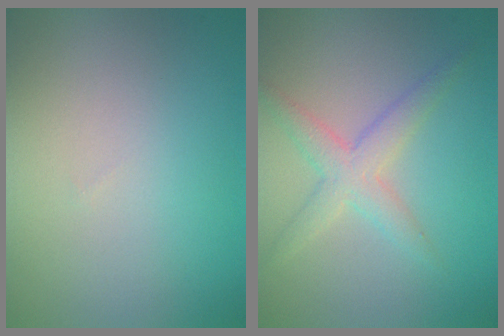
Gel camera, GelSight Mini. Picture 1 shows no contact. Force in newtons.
{"total": 2.9, "press": 2.9, "slide": 0.1}